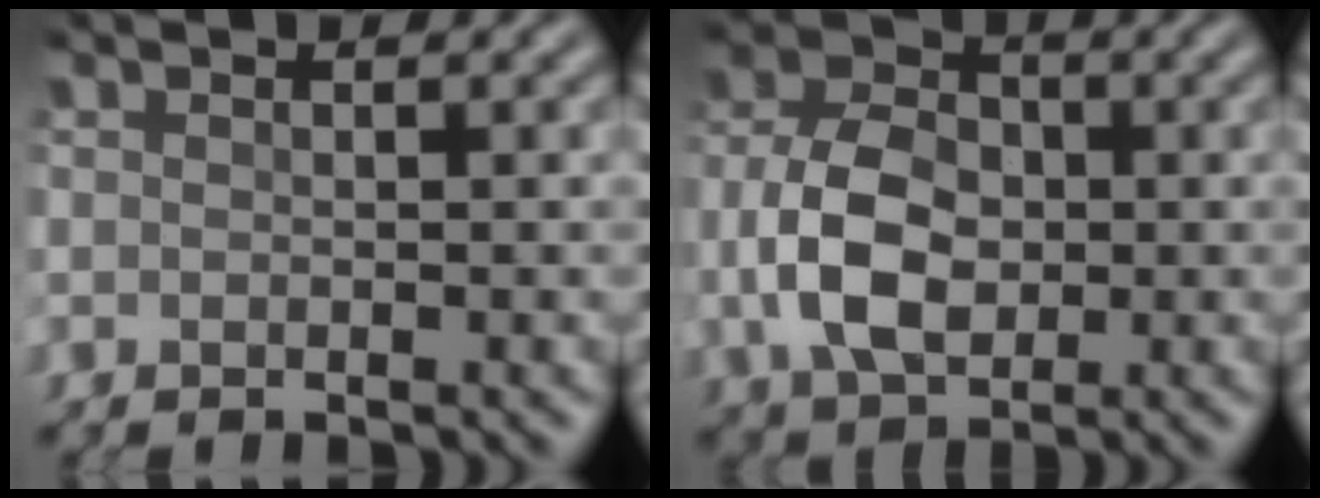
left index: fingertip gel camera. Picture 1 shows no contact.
{"total": 6.6, "force": [-0.9, 4.4, 4.8], "torque": [-0.102, 0.011, -0.023]}